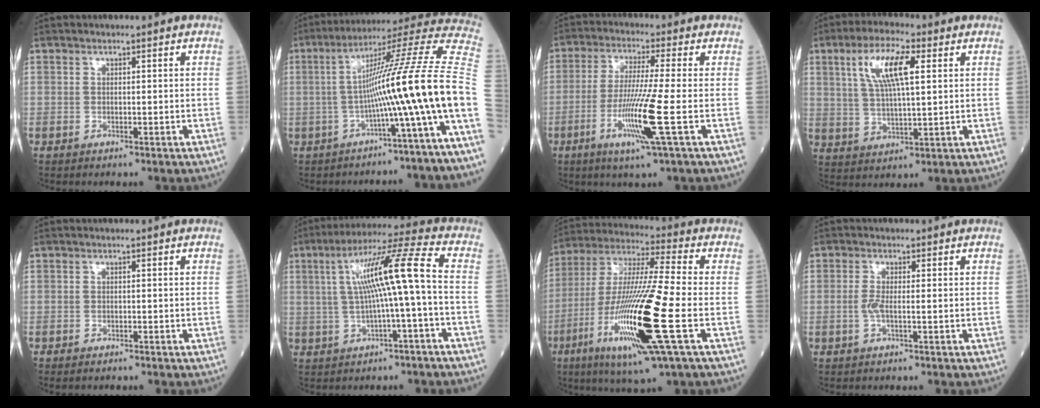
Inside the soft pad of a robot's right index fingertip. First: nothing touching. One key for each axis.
{"total": 17.3, "fx": -3.8, "fy": -2.7, "fz": 16.6, "tx": -0.246, "ty": 0.022, "tz": -0.074}
{"total": 10.1, "fx": -3.1, "fy": -1.4, "fz": 9.5, "tx": -0.191, "ty": -0.023, "tz": -0.062}
{"total": 9.9, "fx": 3.5, "fy": 2.2, "fz": 9.0, "tx": -0.178, "ty": 0.012, "tz": 0.068}
{"total": 1.1, "fx": -1.0, "fy": 0.3, "fz": 0.5, "tx": -0.010, "ty": -0.002, "tz": -0.012}
{"total": 11.5, "fx": 0.4, "fy": -0.5, "fz": 11.5, "tx": -0.195, "ty": 0.028, "tz": 0.009}
{"total": 20.6, "fx": -6.4, "fy": 0.6, "fz": 19.6, "tx": -0.412, "ty": -0.033, "tz": -0.123}
{"total": 2.1, "fx": -0.3, "fy": 0.3, "fz": 2.0, "tx": -0.048, "ty": -0.002, "tz": -0.009}